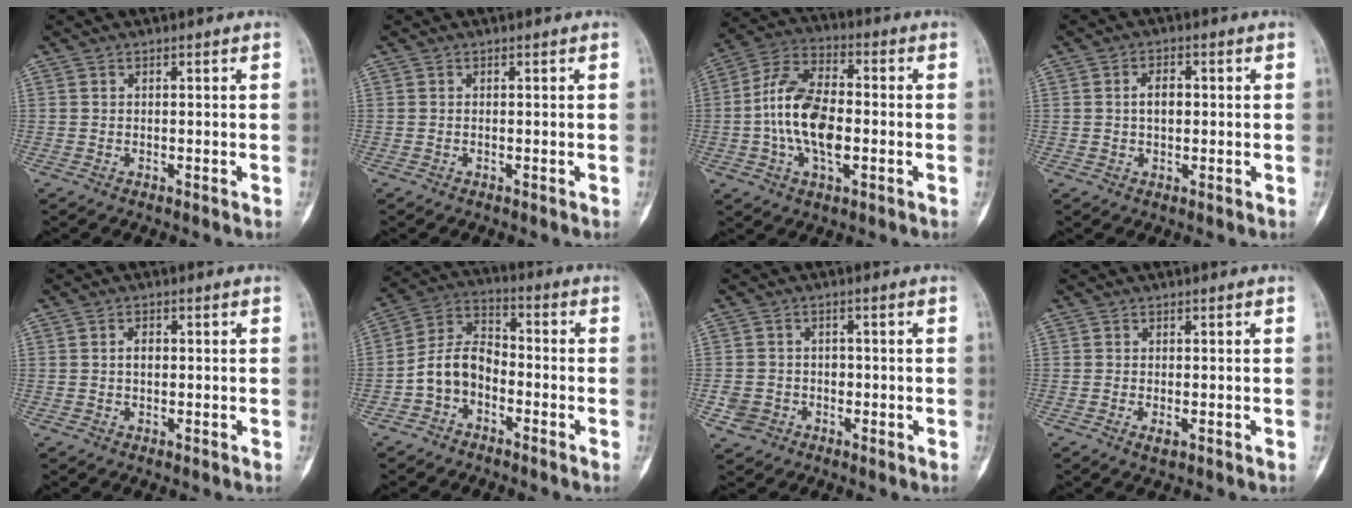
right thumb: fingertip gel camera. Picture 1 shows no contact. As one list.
[{"total": 0.0}, {"total": 14.5, "force": [-1.6, 7.5, 12.3], "torque": [-0.235, 0.021, -0.036]}, {"total": 3.5, "force": [0.2, 2.2, 2.8], "torque": [-0.044, 0.007, 0.001]}, {"total": 2.0, "force": [0.1, 1.3, 1.5], "torque": [-0.024, 0.004, -0.001]}, {"total": 8.8, "force": [-3.1, 6.2, 5.4], "torque": [-0.093, 0.043, -0.072]}, {"total": 4.1, "force": [-1.4, 3.8, 0.7], "torque": [0.003, 0.016, -0.021]}, {"total": 1.4, "force": [-0.6, 0.7, 1.1], "torque": [-0.025, -0.003, -0.012]}]